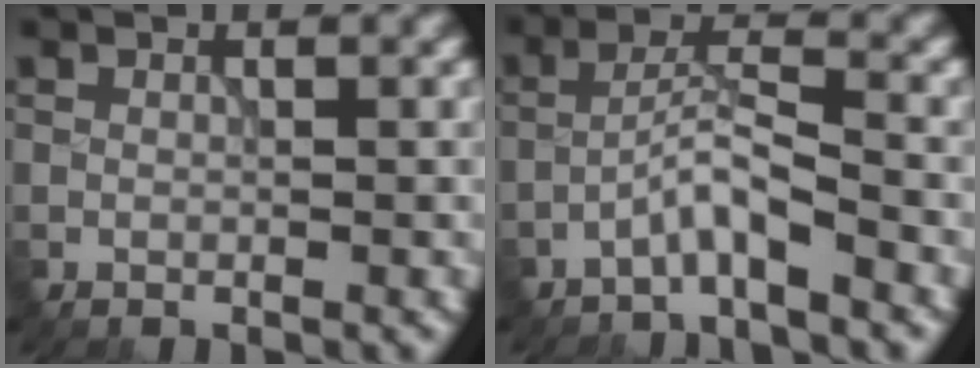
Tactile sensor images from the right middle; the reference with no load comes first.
{"total": 3.0, "force": [-2.1, 0.1, 2.1], "torque": [-0.043, 0.017, -0.045]}